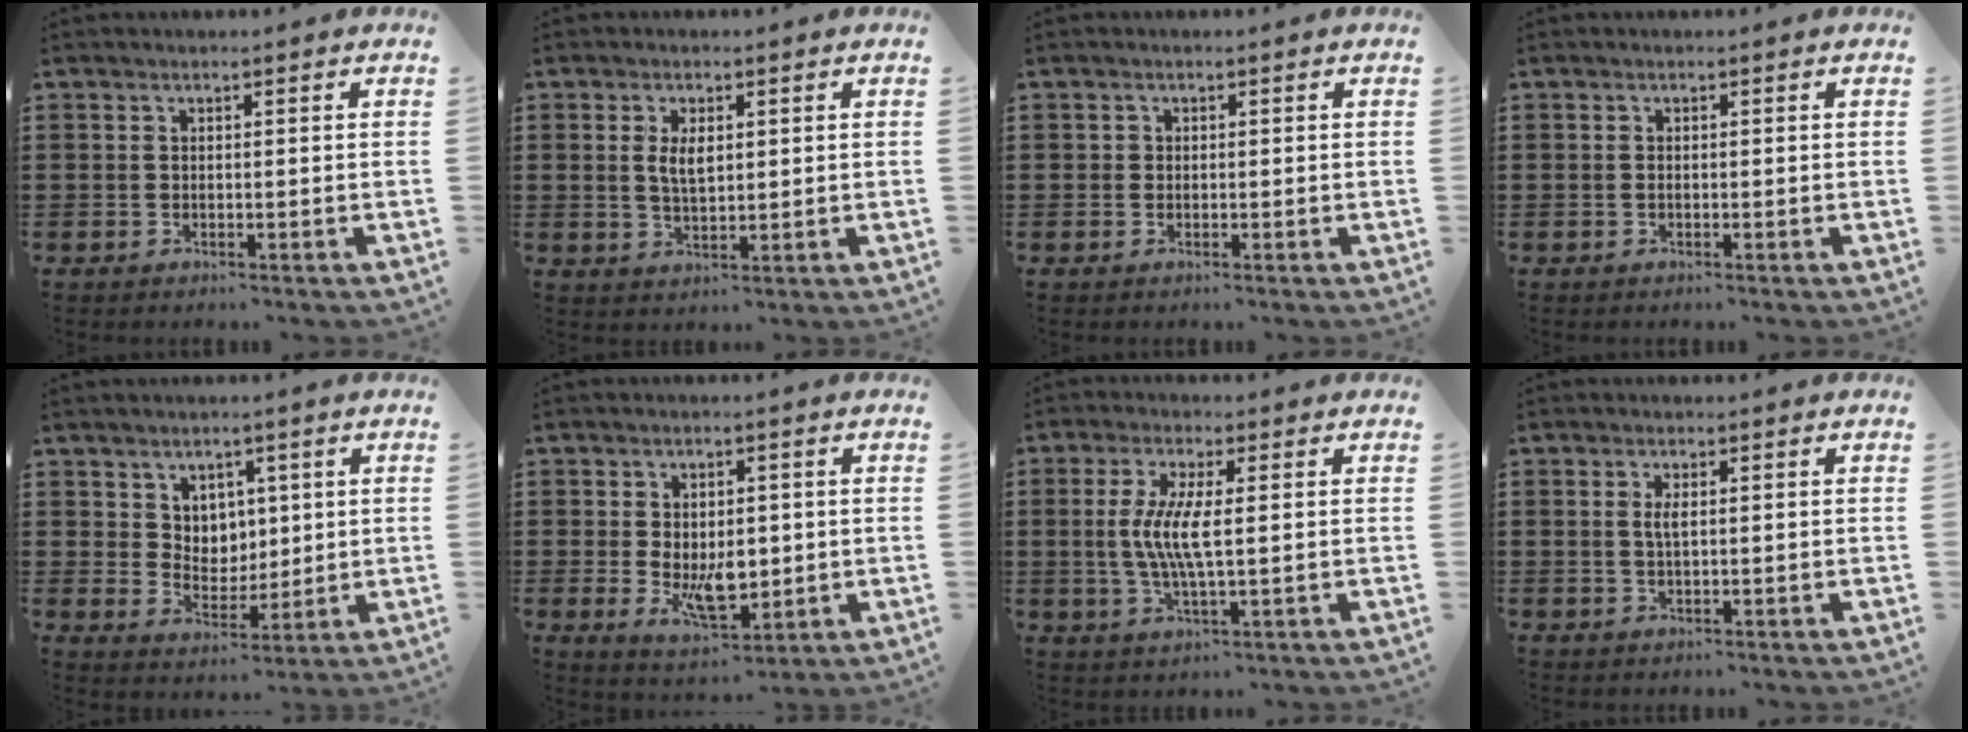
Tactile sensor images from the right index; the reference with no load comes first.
{"total": 3.7, "force": [0.9, 1.8, 3.1], "torque": [-0.055, 0.005, 0.013]}
{"total": 0.6, "force": [0.0, 0.6, 0.0], "torque": [-0.002, 0.005, 0.000]}
{"total": 0.0}
{"total": 4.9, "force": [2.7, 4.0, 0.4], "torque": [-0.022, 0.004, 0.048]}
{"total": 7.0, "force": [-0.3, 4.1, 5.6], "torque": [-0.083, 0.001, -0.007]}
{"total": 6.2, "force": [0.4, 1.2, 6.1], "torque": [-0.125, -0.005, 0.000]}
{"total": 1.9, "force": [0.3, 0.4, 1.8], "torque": [-0.036, 0.001, 0.004]}